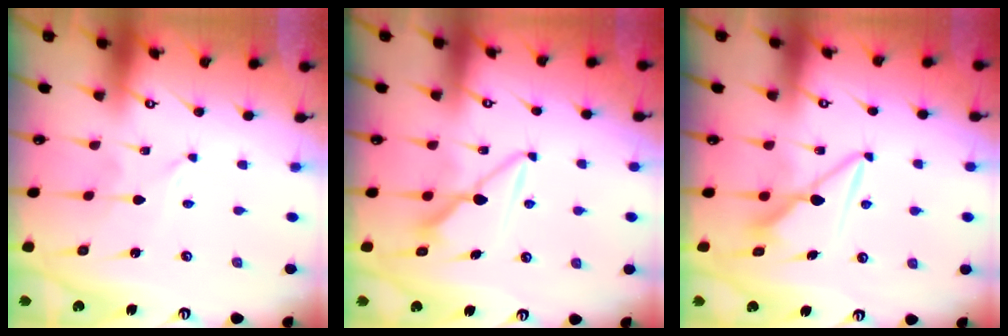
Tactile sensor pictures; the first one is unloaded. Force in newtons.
{"total": 9.8, "press": 9.8, "slide": 0.5}
{"total": 7.9, "press": 7.9, "slide": 0.3}